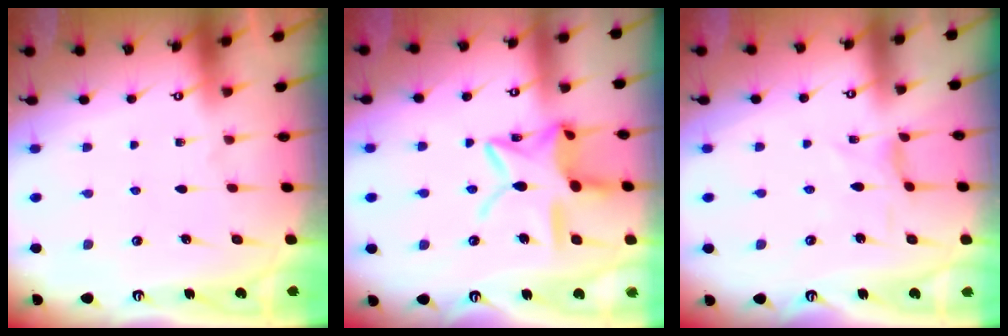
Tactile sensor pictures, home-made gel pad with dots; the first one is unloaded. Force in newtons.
{"total": 15.8, "press": 15.8, "slide": 1.1}
{"total": 1.8, "press": 1.8, "slide": 0.3}